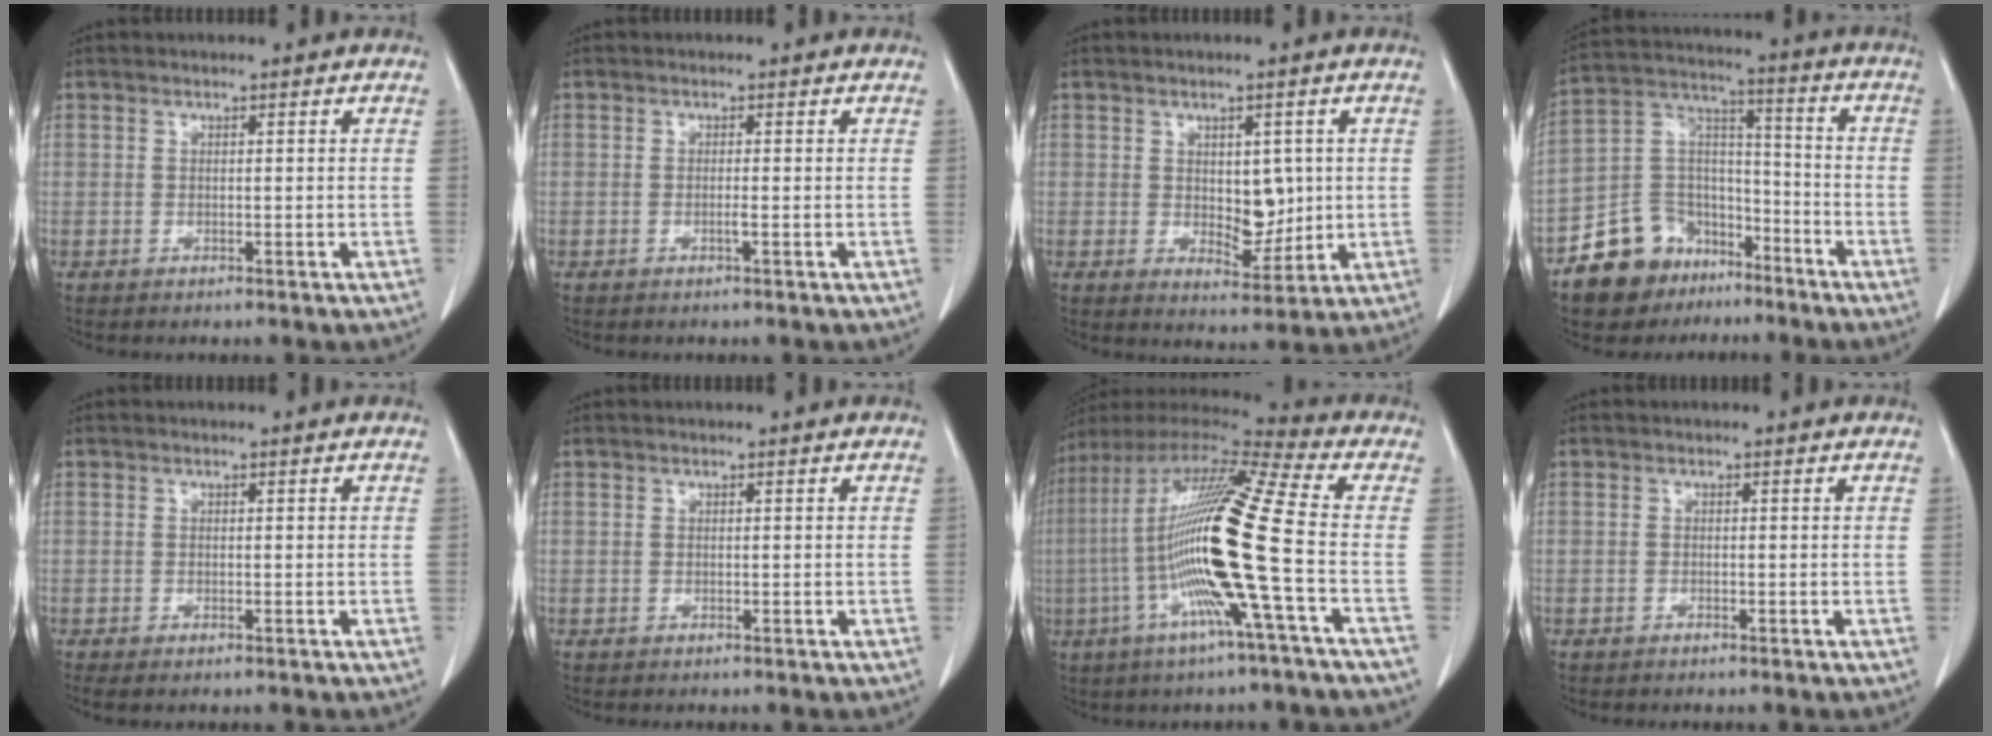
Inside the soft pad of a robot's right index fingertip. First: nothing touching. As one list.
[{"total": 0.8, "force": [-0.2, -0.1, 0.8], "torque": [-0.016, -0.001, -0.005]}, {"total": 5.7, "force": [0.6, 3.2, 4.7], "torque": [-0.064, -0.006, 0.021]}, {"total": 12.9, "force": [-8.6, 9.0, 3.4], "torque": [-0.069, 0.063, -0.147]}, {"total": 1.5, "force": [-1.1, 0.4, 0.9], "torque": [-0.009, -0.004, -0.014]}, {"total": 0.0}, {"total": 20.9, "force": [-3.8, -0.5, 20.5], "torque": [-0.408, -0.011, -0.094]}, {"total": 0.0}]